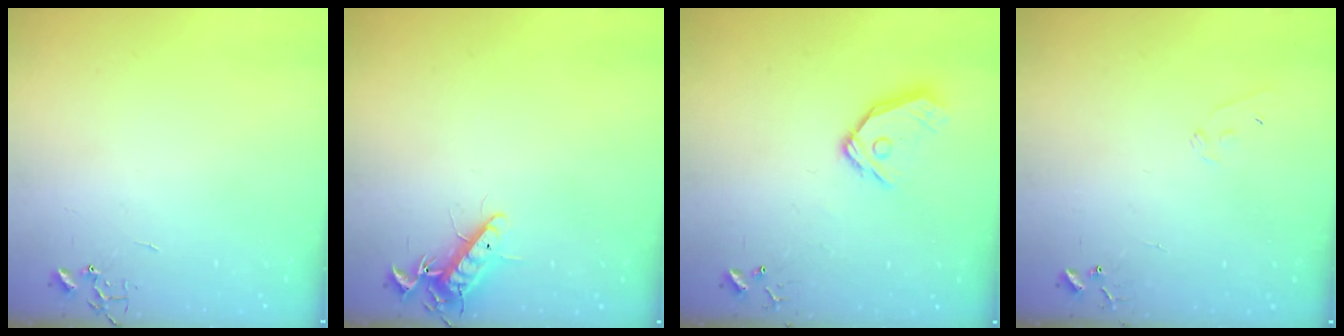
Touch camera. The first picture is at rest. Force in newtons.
{"total": 11.3, "press": 11.2, "slide": 1.5}
{"total": 12.7, "press": 12.5, "slide": 2.0}
{"total": 6.8, "press": 6.7, "slide": 0.5}